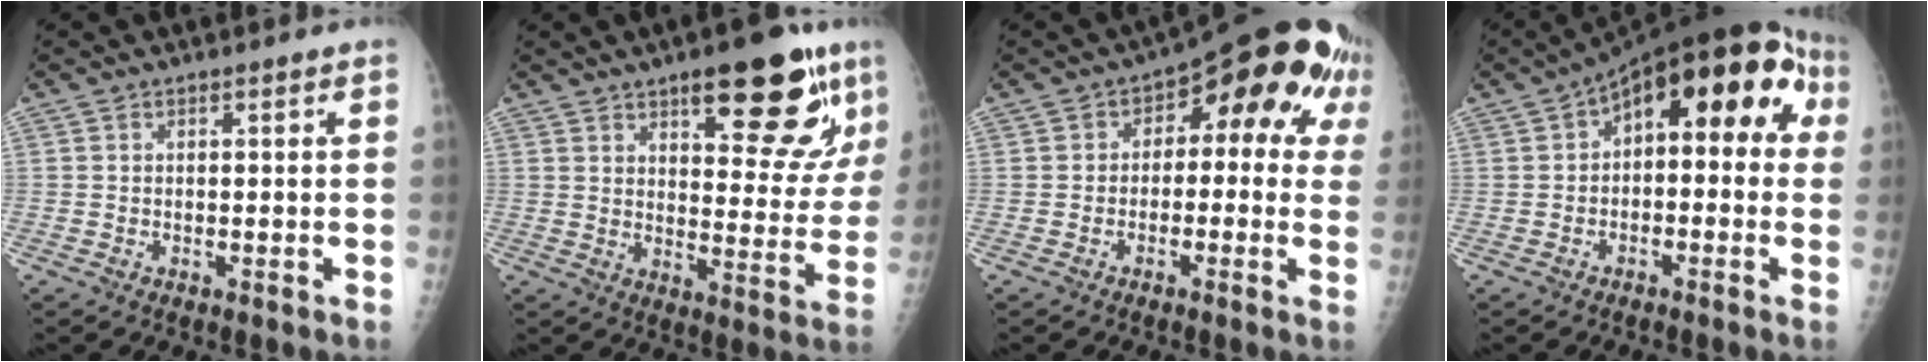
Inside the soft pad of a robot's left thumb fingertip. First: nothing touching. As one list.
[{"total": 19.2, "force": [11.0, 6.7, 14.2], "torque": [-0.146, -0.049, 0.153]}, {"total": 12.9, "force": [3.2, 7.3, 10.2], "torque": [-0.072, 0.032, 0.027]}, {"total": 15.9, "force": [3.0, 8.1, 13.4], "torque": [-0.134, 0.052, 0.027]}]